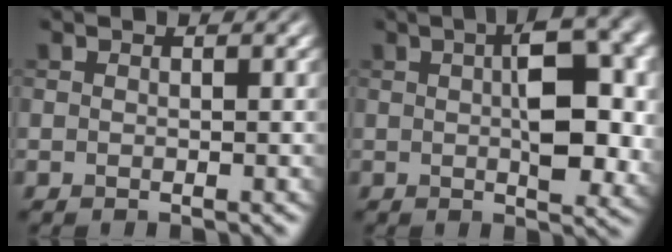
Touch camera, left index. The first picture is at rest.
{"total": 8.8, "force": [1.2, 3.5, 8.0], "torque": [-0.114, 0.004, 0.018]}